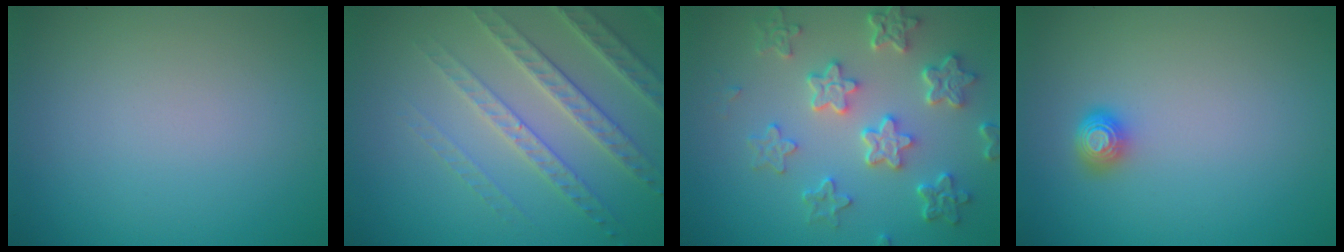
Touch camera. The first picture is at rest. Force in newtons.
{"total": 4.4, "press": 4.0, "slide": 1.9}
{"total": 6.0, "press": 4.7, "slide": 3.7}
{"total": 1.6, "press": 1.2, "slide": 1.0}